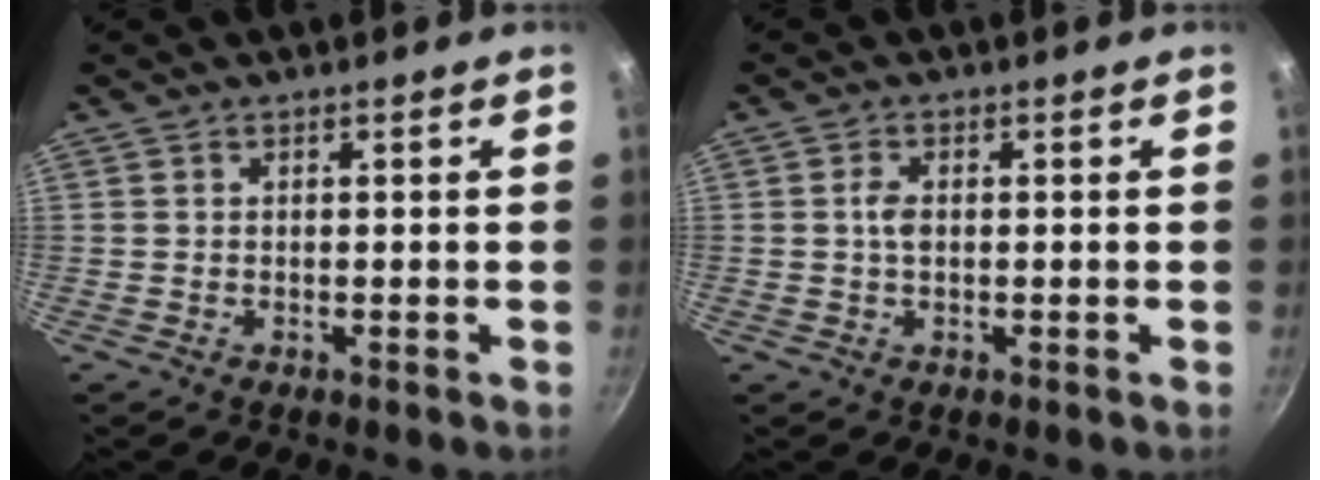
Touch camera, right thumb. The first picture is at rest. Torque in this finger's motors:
{"motor_torque": [0.04, 0.89, 0.73, 0.13, 0.15]}